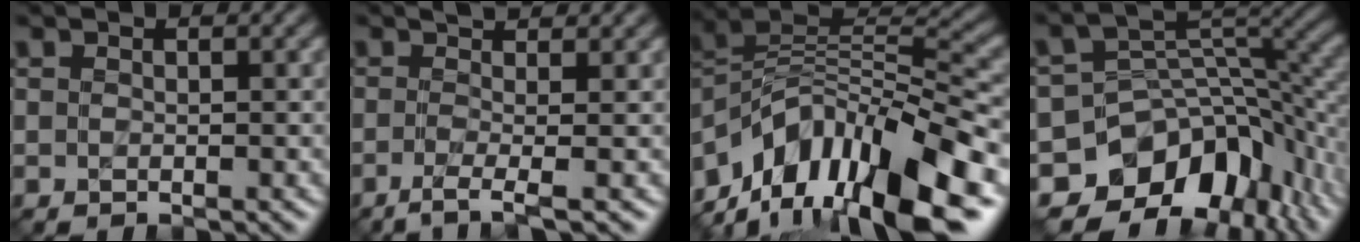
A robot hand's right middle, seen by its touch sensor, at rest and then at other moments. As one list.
[{"total": 3.9, "force": [-0.6, 1.1, 3.7], "torque": [-0.052, -0.003, -0.022]}, {"total": 13.7, "force": [-8.1, 5.8, 9.5], "torque": [-0.174, 0.025, -0.144]}, {"total": 12.4, "force": [-7.4, 7.9, 6.0], "torque": [-0.104, -0.005, -0.113]}]